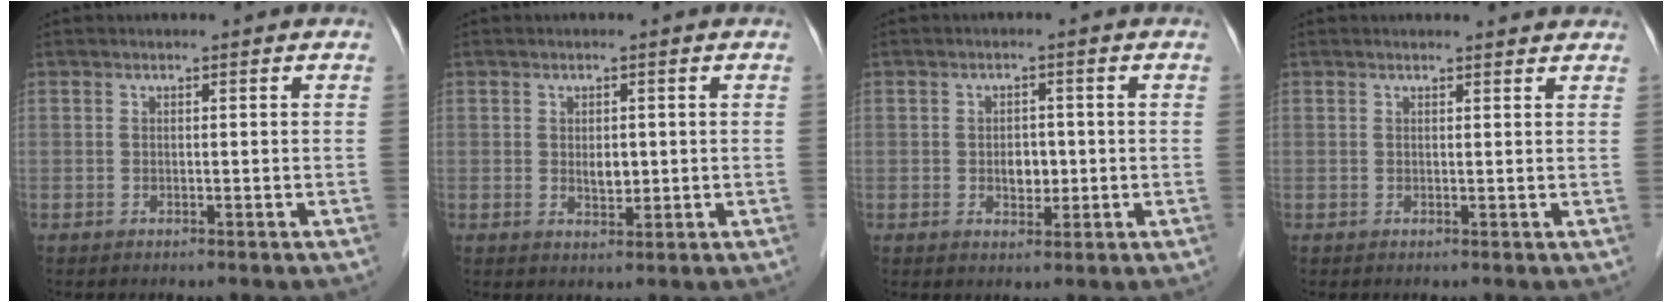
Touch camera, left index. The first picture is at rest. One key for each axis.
{"total": 2.2, "fx": 0.3, "fy": 1.3, "fz": 1.8, "tx": -0.030, "ty": -0.003, "tz": 0.007}
{"total": 2.9, "fx": -0.3, "fy": 2.0, "fz": 2.1, "tx": -0.031, "ty": 0.003, "tz": -0.001}
{"total": 3.0, "fx": 2.9, "fy": 0.4, "fz": 0.3, "tx": -0.009, "ty": 0.002, "tz": 0.025}